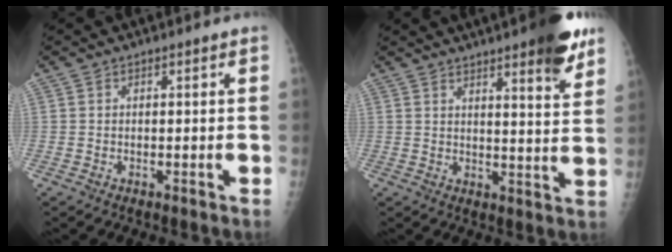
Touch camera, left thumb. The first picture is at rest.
{"total": 12.7, "force": [8.4, 2.1, 9.3], "torque": [-0.104, -0.039, 0.105]}